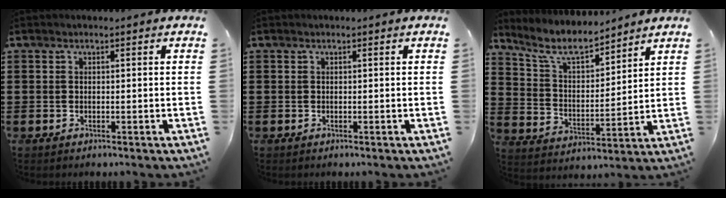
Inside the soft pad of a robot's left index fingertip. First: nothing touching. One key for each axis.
{"total": 0.0}
{"total": 8.1, "fx": 7.0, "fy": 1.8, "fz": 3.6, "tx": -0.097, "ty": -0.031, "tz": 0.125}